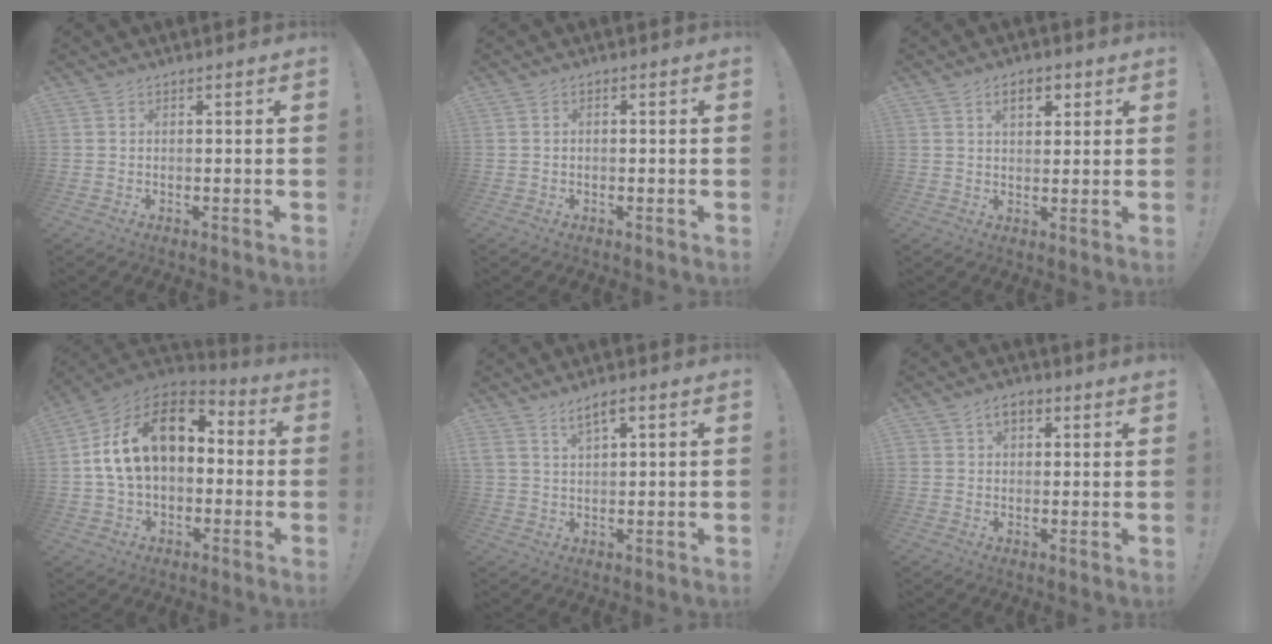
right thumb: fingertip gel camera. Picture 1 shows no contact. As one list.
[{"total": 1.0, "force": [-0.5, 0.6, 0.6], "torque": [-0.012, 0.003, -0.008]}, {"total": 5.9, "force": [2.8, 3.3, 4.0], "torque": [-0.055, 0.000, 0.045]}, {"total": 19.8, "force": [5.1, 12.6, 14.4], "torque": [-0.233, -0.004, 0.094]}, {"total": 4.7, "force": [2.9, 1.8, 3.2], "torque": [-0.060, -0.007, 0.052]}, {"total": 4.4, "force": [1.9, 2.9, 2.7], "torque": [-0.051, 0.006, 0.035]}]